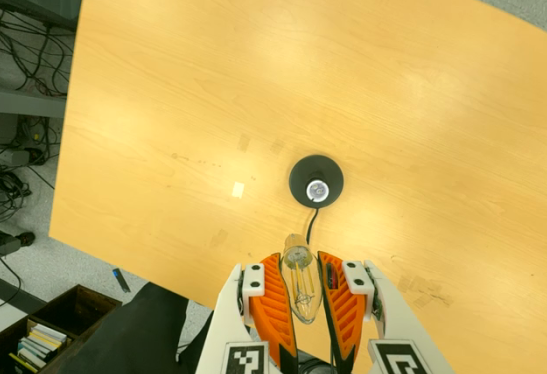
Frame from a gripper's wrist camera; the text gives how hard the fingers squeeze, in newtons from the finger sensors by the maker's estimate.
{"total": 21.3, "left": 24.6, "right": 18.0}